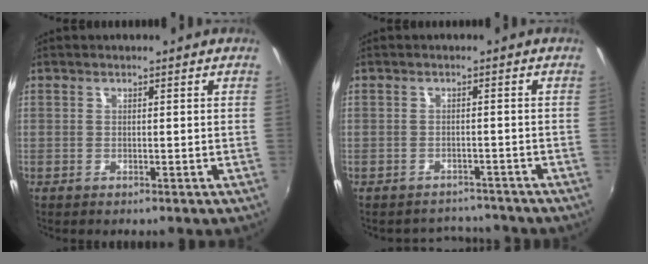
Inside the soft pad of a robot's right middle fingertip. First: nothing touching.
{"total": 4.9, "force": [-4.6, 1.6, -0.1], "torque": [-0.007, 0.006, -0.066]}